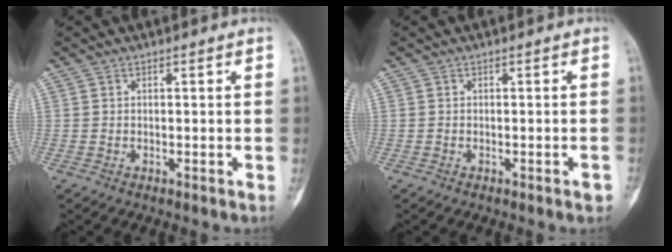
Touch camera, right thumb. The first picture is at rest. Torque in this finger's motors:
{"motor_torque": [0.29, -0.10, 0.29, -0.24, 0.06]}